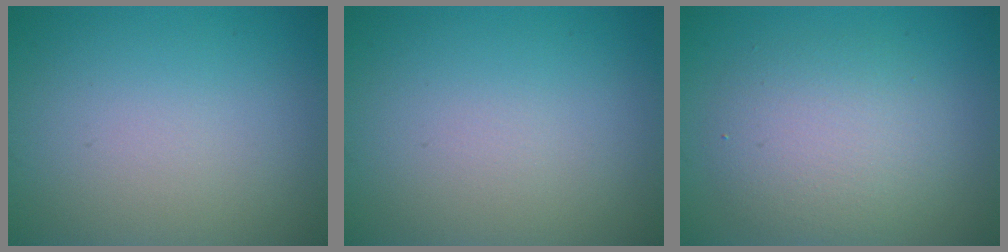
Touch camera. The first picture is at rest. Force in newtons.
{"total": 0.0}
{"total": 4.5, "press": 4.5, "slide": 0.2}